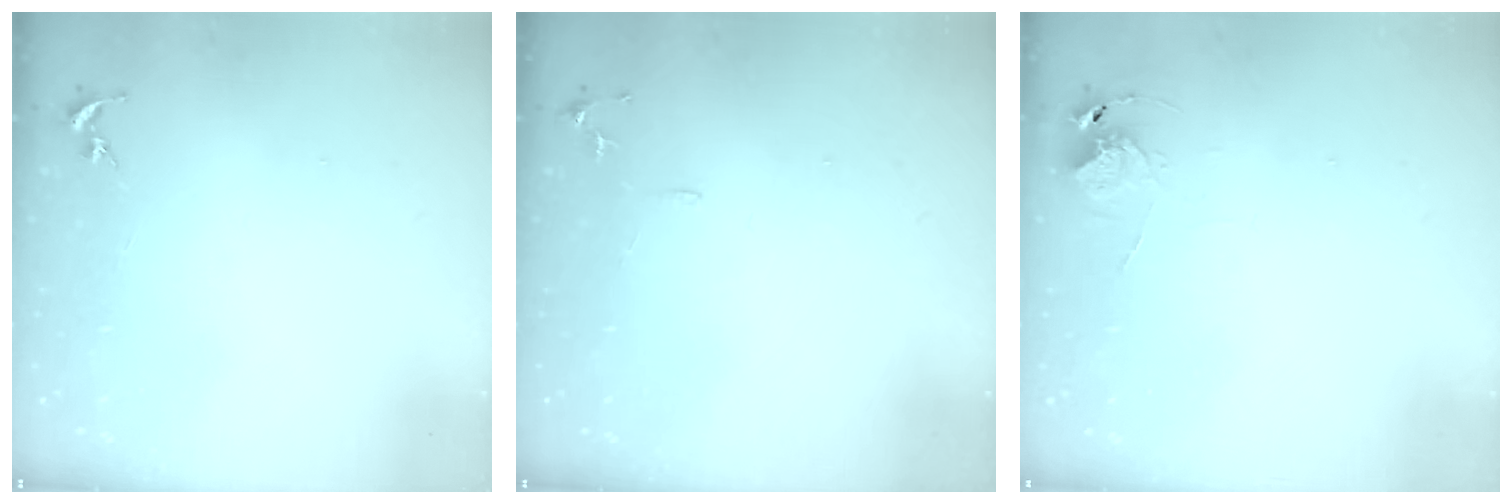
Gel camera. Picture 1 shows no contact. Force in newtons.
{"total": 5.7, "press": 5.6, "slide": 0.6}
{"total": 5.7, "press": 5.7, "slide": 0.3}